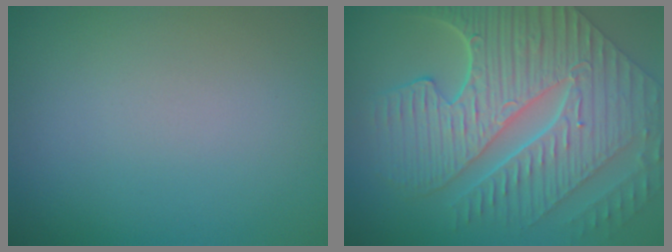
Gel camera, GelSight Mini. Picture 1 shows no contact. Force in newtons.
{"total": 10.0, "press": 7.5, "slide": 6.7}